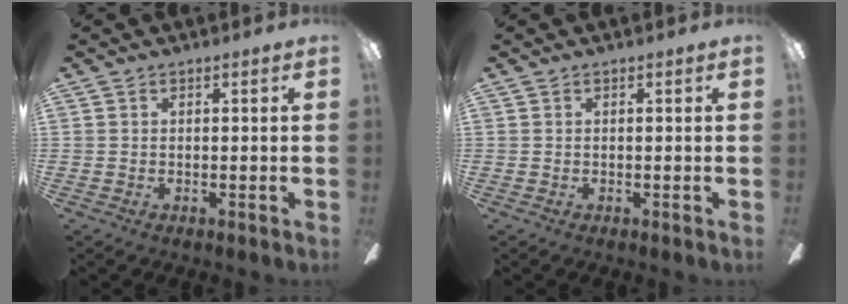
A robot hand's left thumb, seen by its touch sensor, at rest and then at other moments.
{"total": 0.0}